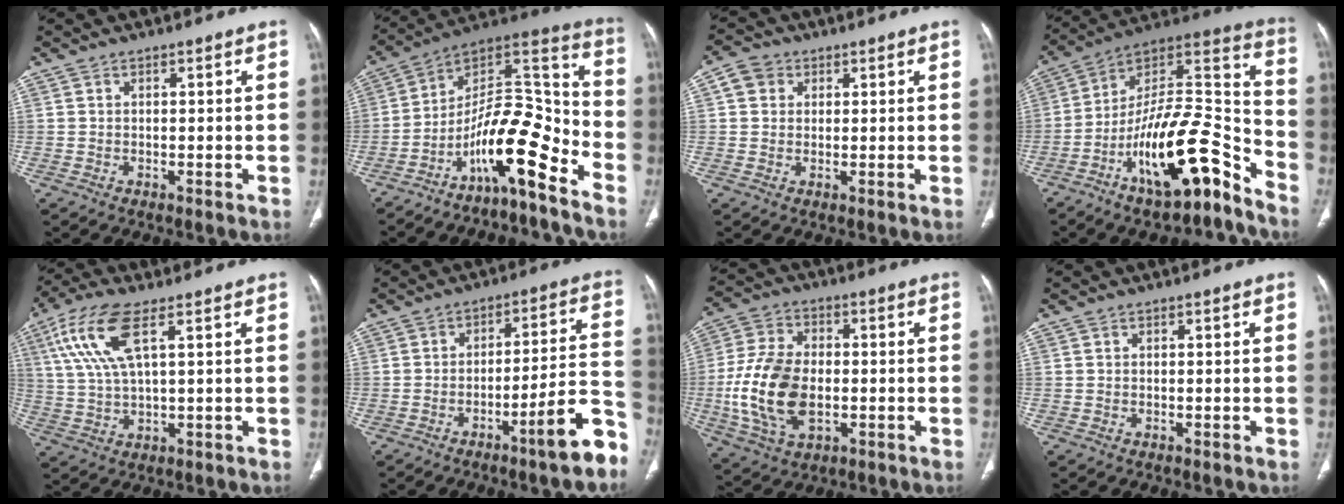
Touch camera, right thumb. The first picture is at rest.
{"total": 16.6, "force": [-10.0, 4.8, 12.3], "torque": [-0.180, 0.113, -0.174]}
{"total": 4.3, "force": [1.4, 3.7, 1.6], "torque": [-0.016, 0.004, 0.022]}
{"total": 21.4, "force": [-13.0, 6.6, 15.7], "torque": [-0.236, 0.110, -0.223]}
{"total": 10.9, "force": [4.3, 3.4, 9.4], "torque": [-0.224, 0.000, 0.089]}
{"total": 12.2, "force": [-7.2, 1.1, 9.8], "torque": [-0.116, 0.059, -0.106]}
{"total": 15.8, "force": [-2.0, 9.8, 12.2], "torque": [-0.242, 0.005, -0.030]}
{"total": 0.0}